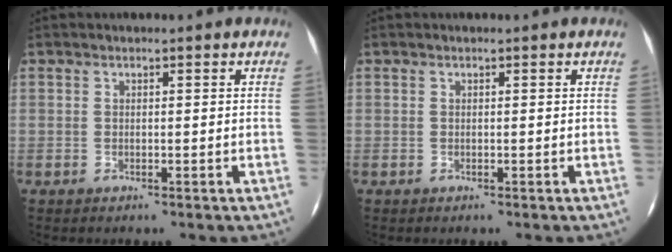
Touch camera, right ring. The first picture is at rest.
{"total": 0.0}